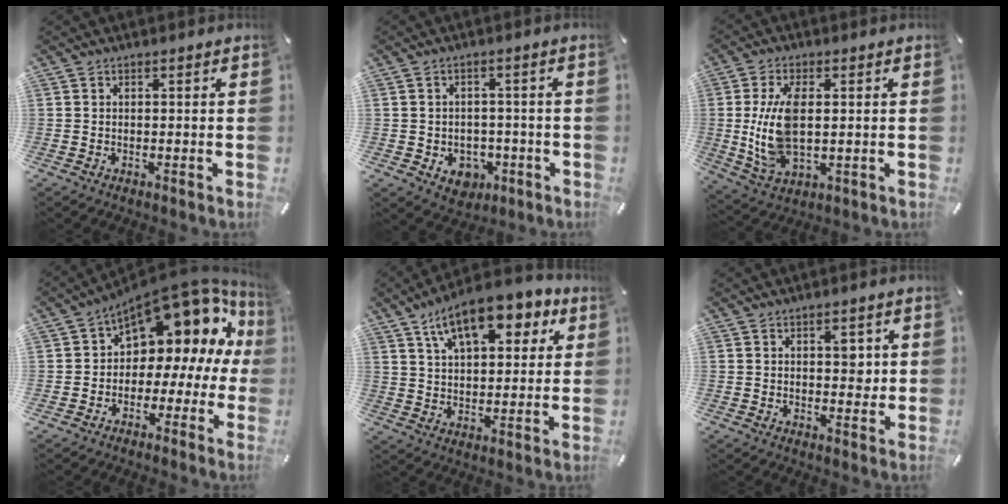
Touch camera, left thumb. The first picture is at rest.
{"total": 5.6, "force": [-1.5, 4.9, 2.3], "torque": [-0.033, 0.007, -0.025]}
{"total": 11.8, "force": [1.1, 5.7, 10.3], "torque": [-0.239, -0.013, 0.018]}
{"total": 13.2, "force": [8.1, 7.7, 6.9], "torque": [-0.093, -0.081, 0.134]}
{"total": 14.6, "force": [8.2, 6.9, 9.8], "torque": [-0.150, -0.023, 0.139]}
{"total": 4.3, "force": [1.1, 2.6, 3.3], "torque": [-0.028, -0.008, 0.008]}